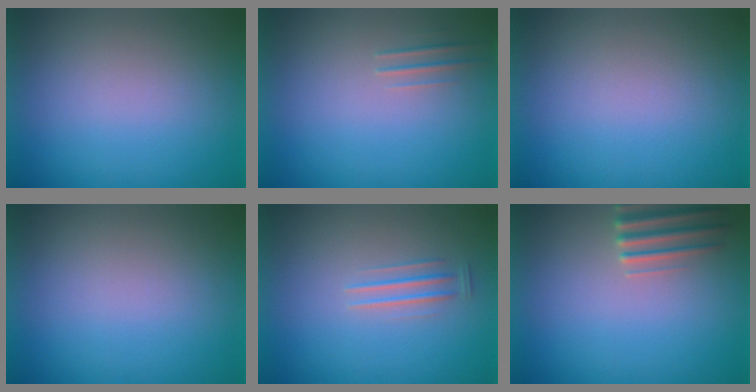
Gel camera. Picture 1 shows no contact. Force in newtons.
{"total": 1.1}
{"total": 0.0}
{"total": 0.0}
{"total": 1.2}
{"total": 2.8}